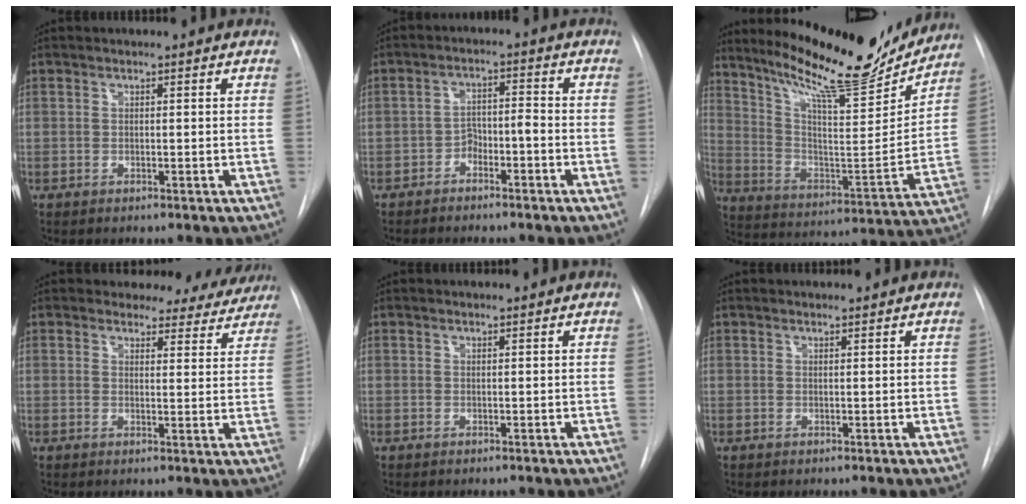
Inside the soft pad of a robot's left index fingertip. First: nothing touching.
{"total": 3.6, "force": [-2.4, 1.4, 2.3], "torque": [-0.037, 0.018, -0.039]}
{"total": 21.4, "force": [19.0, 2.8, 9.5], "torque": [-0.160, -0.046, 0.289]}
{"total": 9.4, "force": [8.8, 3.4, 0.3], "torque": [0.029, -0.017, 0.079]}
{"total": 0.5, "force": [0.5, 0.0, 0.0], "torque": [-0.003, 0.007, 0.010]}
{"total": 1.1, "force": [1.1, 0.1, 0.1], "torque": [-0.006, 0.011, 0.021]}